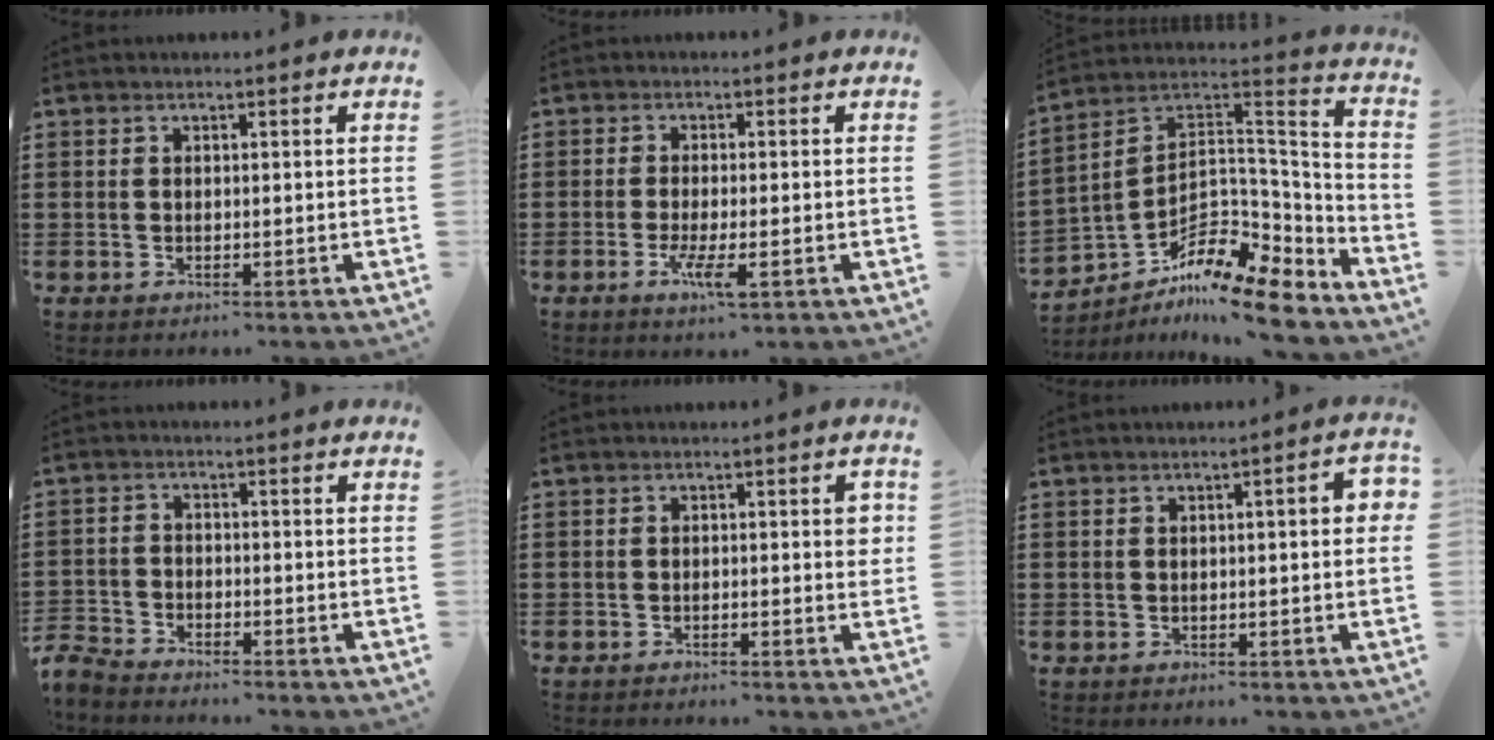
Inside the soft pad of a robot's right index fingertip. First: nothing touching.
{"total": 4.3, "force": [-1.8, 0.7, 3.8], "torque": [-0.083, -0.017, -0.034]}
{"total": 10.4, "force": [-7.8, 3.7, 5.8], "torque": [-0.109, 0.008, -0.152]}
{"total": 3.5, "force": [-3.4, 0.2, -0.1], "torque": [-0.019, -0.008, -0.078]}
{"total": 2.2, "force": [-0.6, 0.4, 2.1], "torque": [-0.027, -0.005, -0.014]}
{"total": 2.6, "force": [0.0, 0.4, 2.6], "torque": [-0.035, -0.001, -0.002]}